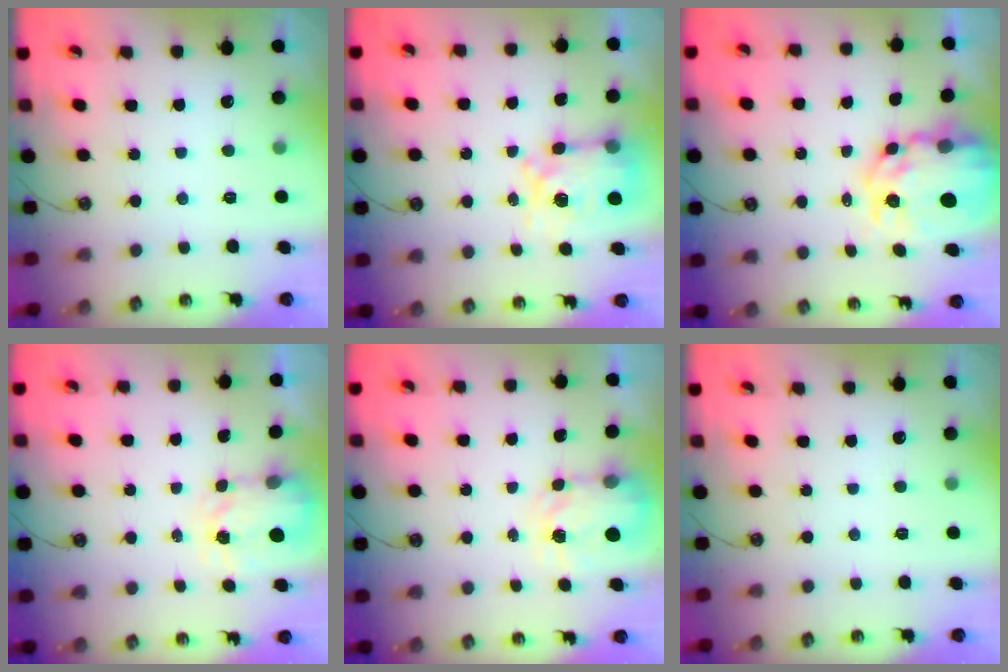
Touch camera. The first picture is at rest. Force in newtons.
{"total": 7.9, "press": 7.8, "slide": 0.7}
{"total": 13.8, "press": 13.7, "slide": 1.4}
{"total": 3.8, "press": 3.7, "slide": 0.5}
{"total": 4.3, "press": 4.2, "slide": 0.4}
{"total": 0.0}